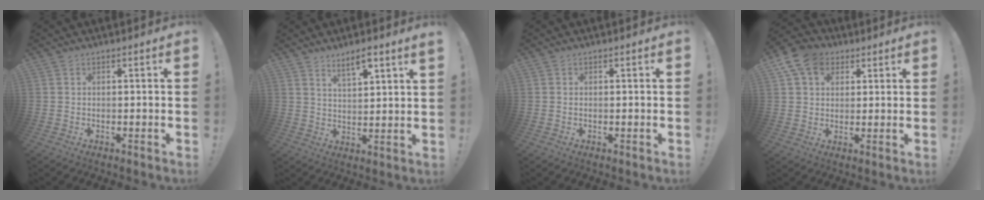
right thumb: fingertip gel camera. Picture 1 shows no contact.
{"total": 5.9, "force": [4.7, 0.5, 3.5], "torque": [-0.057, -0.025, 0.078]}
{"total": 0.0}
{"total": 11.1, "force": [5.0, 8.3, 5.4], "torque": [-0.087, -0.010, 0.099]}